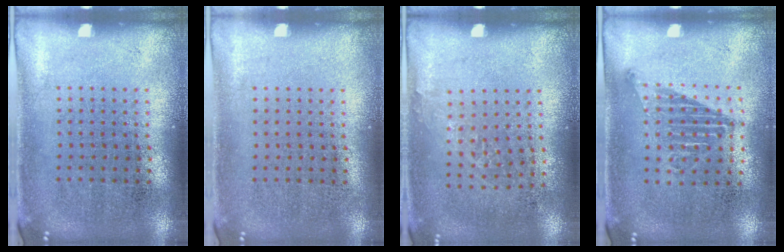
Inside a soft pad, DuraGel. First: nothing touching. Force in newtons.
{"total": 0.0}
{"total": 0.8, "press": 0.6, "slide": 0.6}
{"total": 1.1, "press": 1.0, "slide": 0.6}